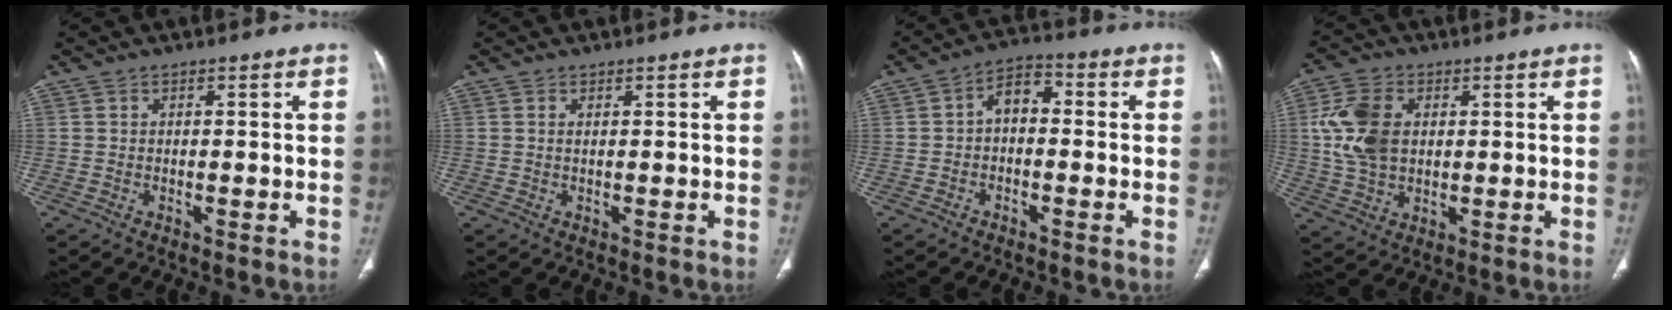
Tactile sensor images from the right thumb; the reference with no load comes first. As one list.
[{"total": 0.6, "force": [0.2, 0.3, 0.5], "torque": [-0.015, 0.004, 0.004]}, {"total": 5.3, "force": [-0.5, 3.5, 4.0], "torque": [-0.050, 0.027, -0.022]}, {"total": 10.7, "force": [1.7, 7.3, 7.5], "torque": [-0.147, 0.003, 0.036]}]